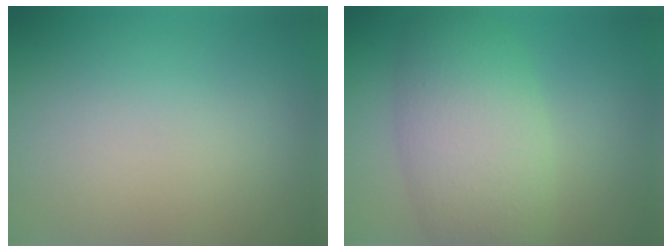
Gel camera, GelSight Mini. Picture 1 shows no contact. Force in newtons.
{"total": 7.3, "press": 7.3, "slide": 0.5}